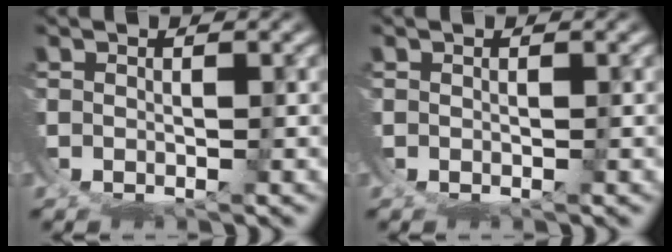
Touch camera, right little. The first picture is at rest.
{"total": 0.0}